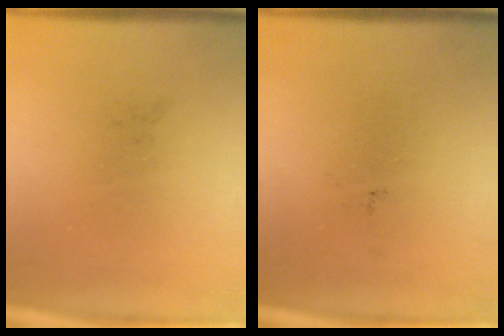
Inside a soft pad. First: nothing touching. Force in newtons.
{"total": 0.0}